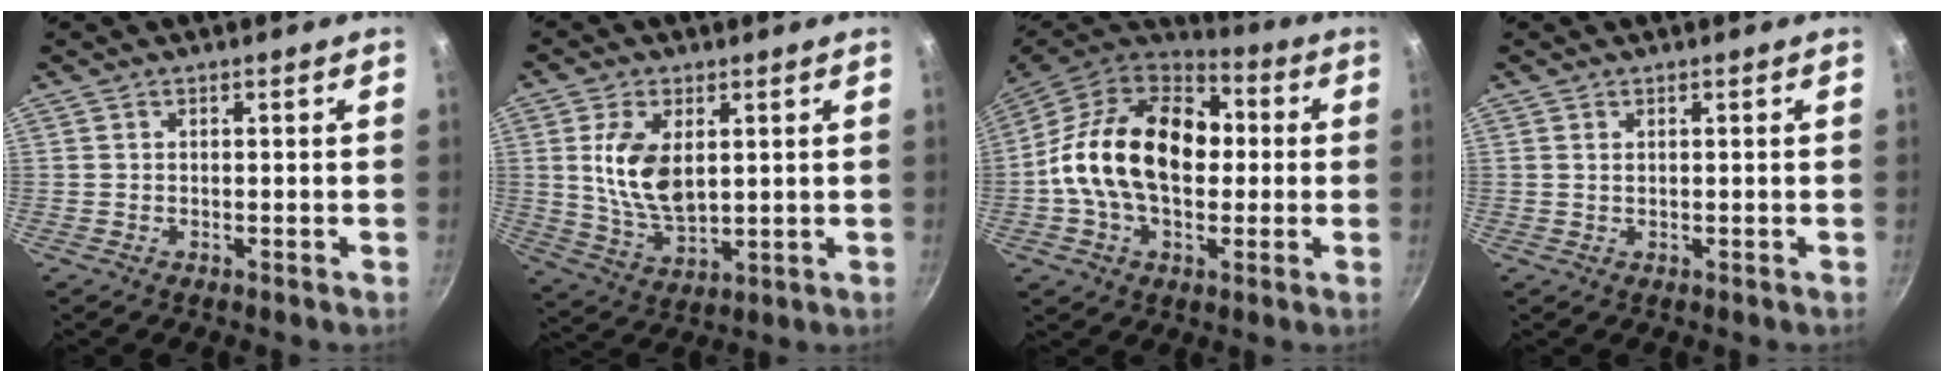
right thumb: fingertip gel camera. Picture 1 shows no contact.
{"total": 11.1, "force": [2.3, 6.2, 8.9], "torque": [-0.164, -0.020, 0.052]}
{"total": 21.8, "force": [0.6, 14.7, 16.1], "torque": [-0.245, 0.033, -0.004]}
{"total": 0.6, "force": [0.2, 0.3, 0.4], "torque": [-0.010, 0.000, 0.005]}